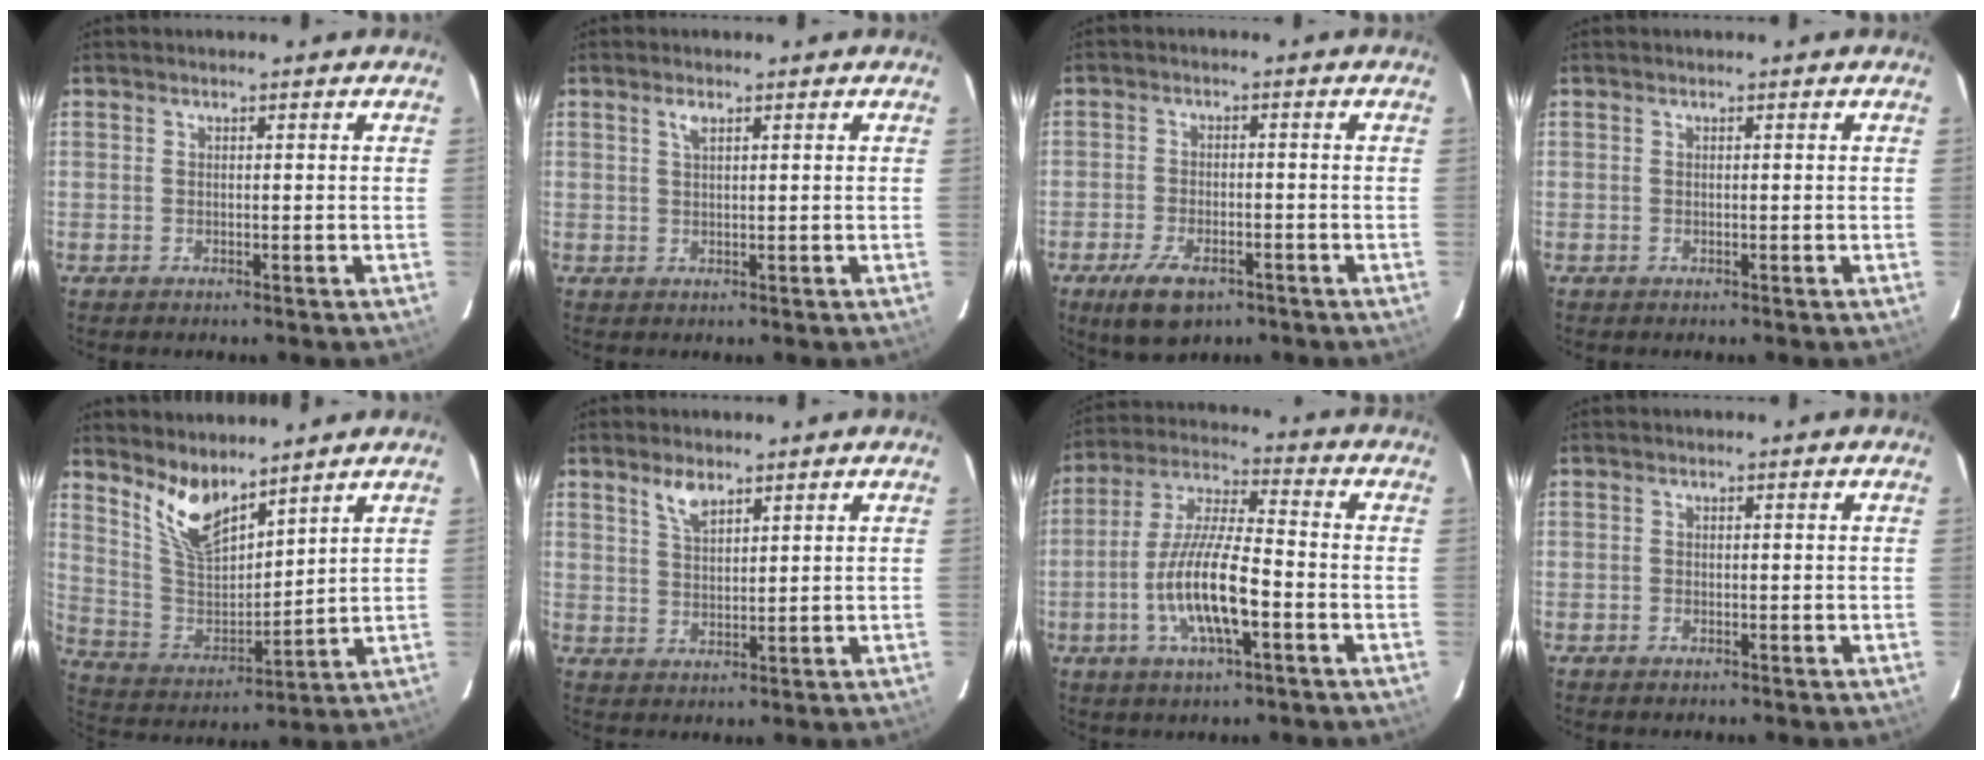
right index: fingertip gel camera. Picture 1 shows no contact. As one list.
[{"total": 1.6, "force": [0.9, 0.6, 1.2], "torque": [-0.023, 0.004, 0.016]}, {"total": 8.2, "force": [-5.1, 3.9, 5.2], "torque": [-0.118, -0.013, -0.083]}, {"total": 0.0}, {"total": 11.1, "force": [8.5, 3.8, 6.0], "torque": [-0.121, -0.007, 0.176]}, {"total": 4.2, "force": [3.0, 1.6, 2.4], "torque": [-0.045, 0.003, 0.057]}, {"total": 13.4, "force": [-4.5, 3.1, 12.2], "torque": [-0.250, -0.005, -0.086]}, {"total": 0.6, "force": [-0.4, 0.3, 0.2], "torque": [-0.002, 0.000, -0.008]}]